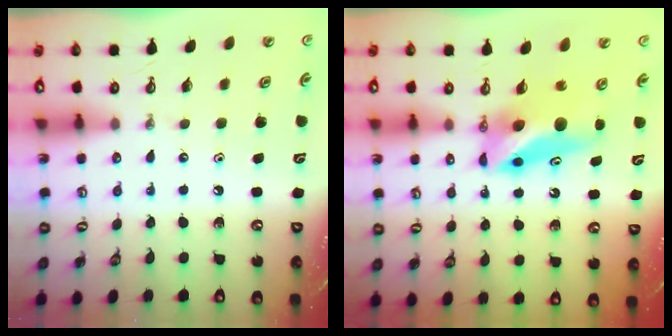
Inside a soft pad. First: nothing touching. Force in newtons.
{"total": 9.5, "press": 8.3, "slide": 4.4}